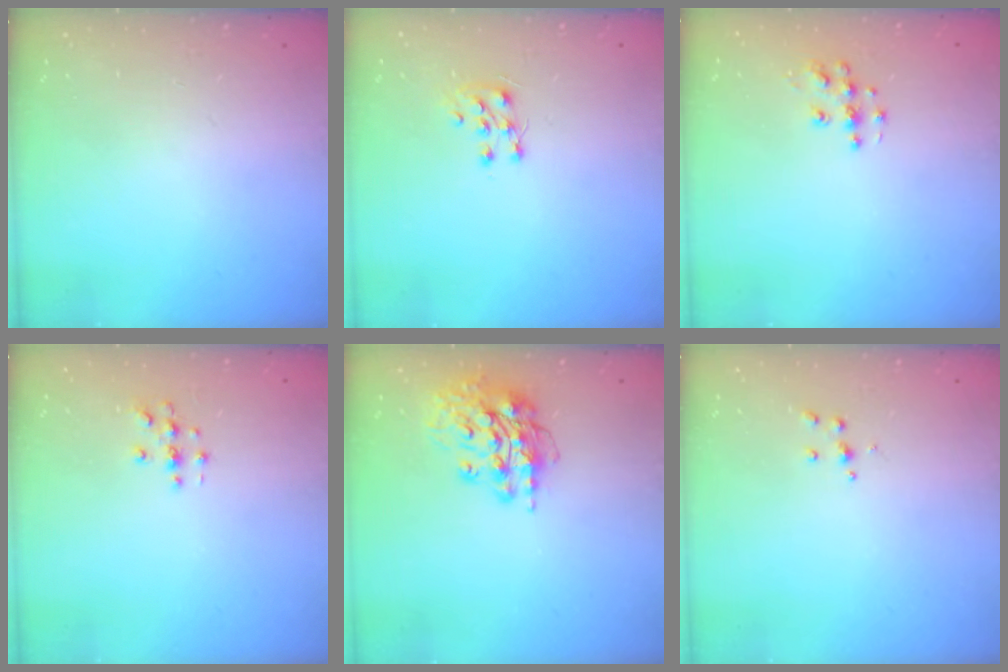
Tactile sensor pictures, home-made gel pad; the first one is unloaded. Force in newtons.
{"total": 6.8, "press": 6.7, "slide": 0.6}
{"total": 7.9, "press": 7.9, "slide": 0.4}
{"total": 2.7, "press": 2.7, "slide": 0.3}
{"total": 15.0, "press": 14.9, "slide": 1.6}
{"total": 3.6, "press": 3.6, "slide": 0.3}